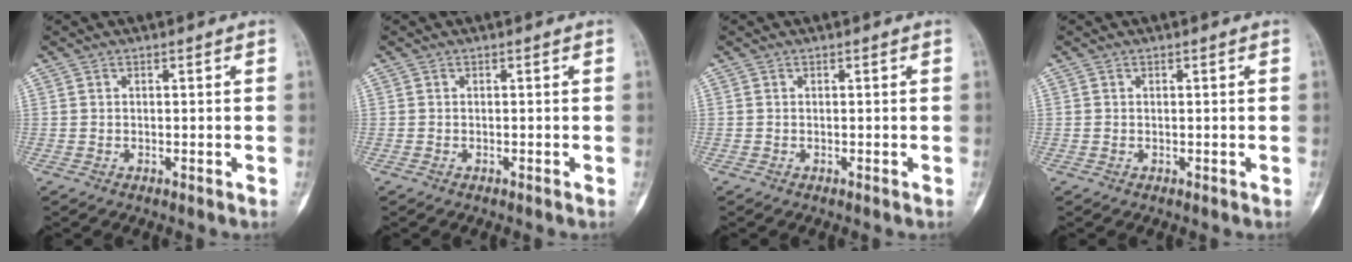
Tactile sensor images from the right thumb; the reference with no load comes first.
{"total": 0.0}
{"total": 0.0}
{"total": 0.0}